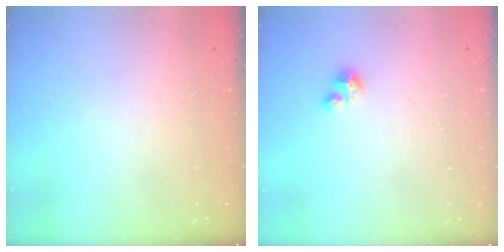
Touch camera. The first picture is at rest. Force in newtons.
{"total": 2.4, "press": 2.4, "slide": 0.1}